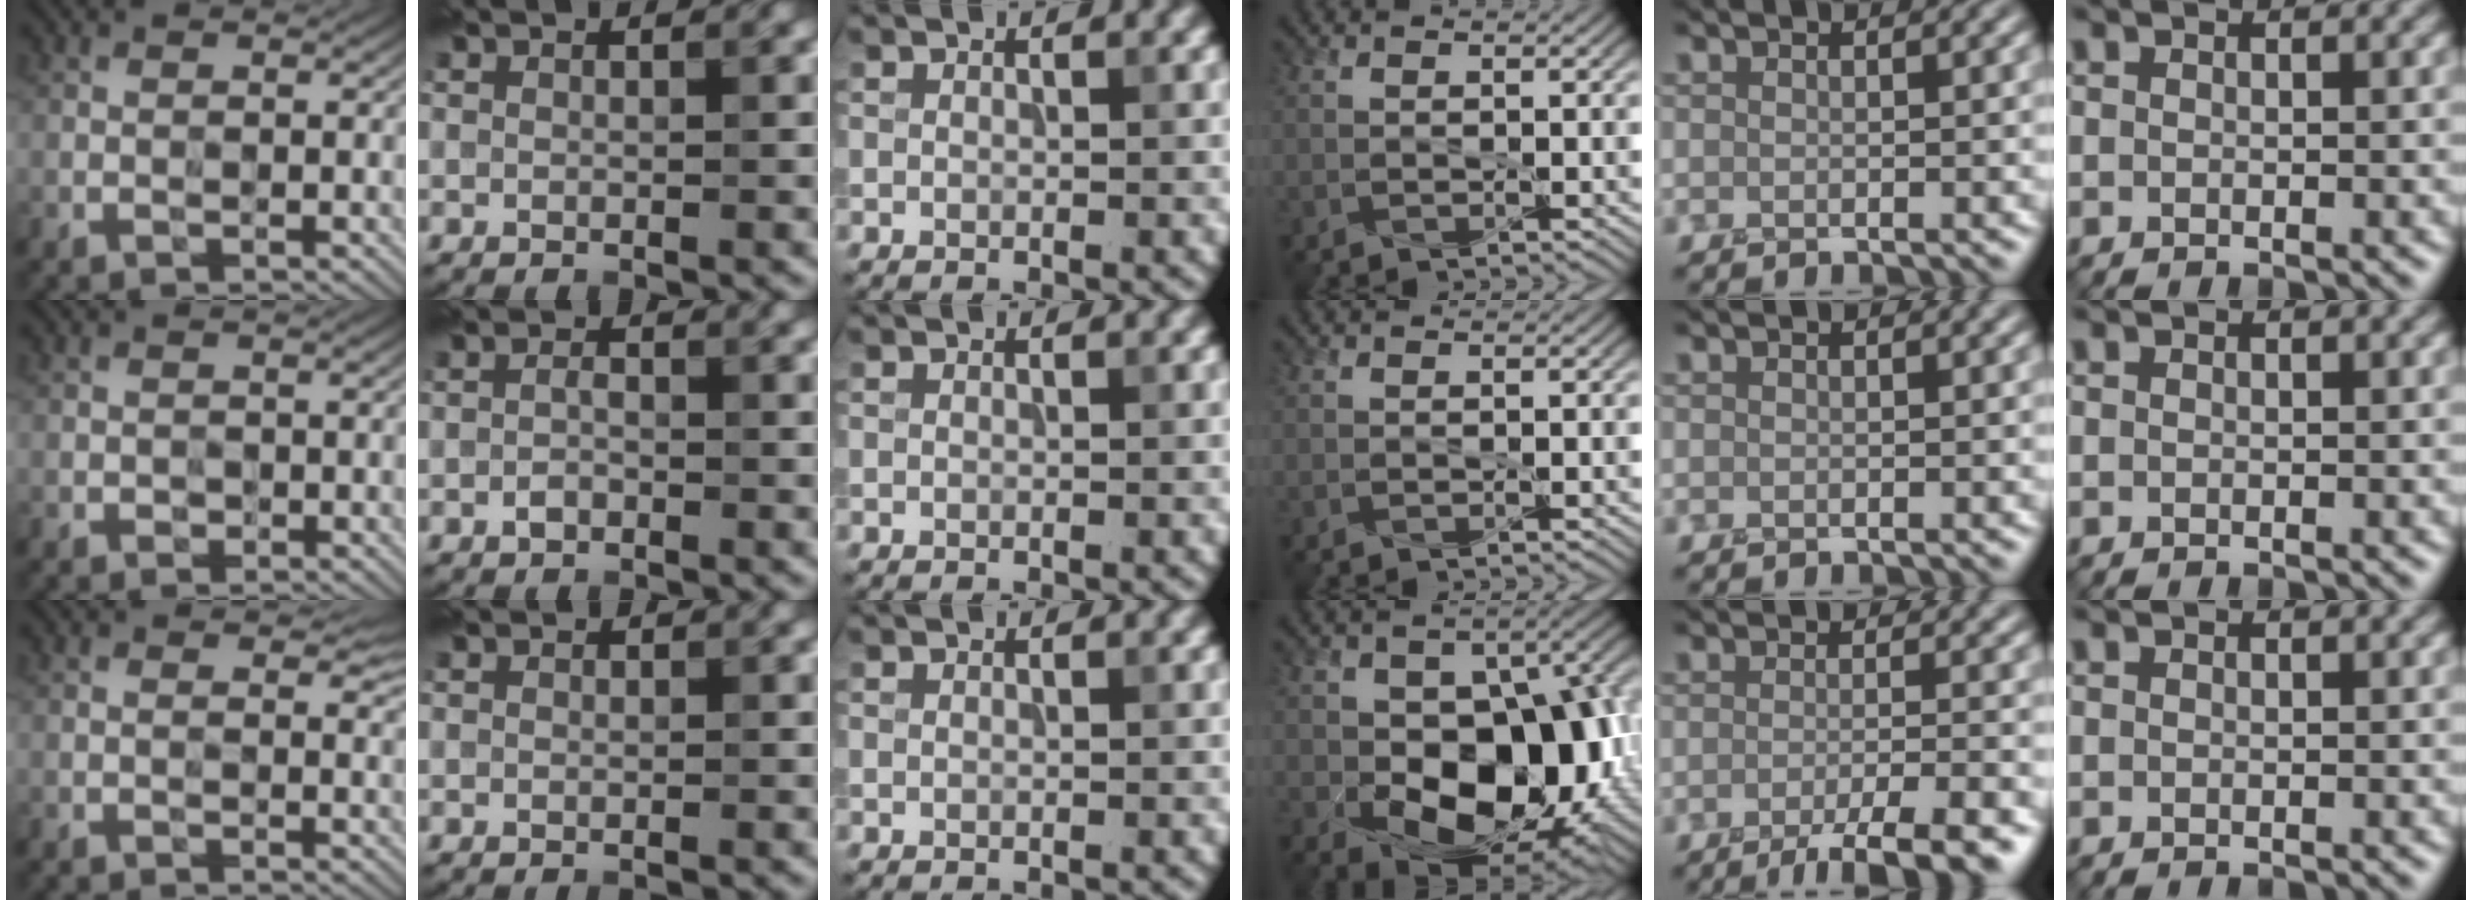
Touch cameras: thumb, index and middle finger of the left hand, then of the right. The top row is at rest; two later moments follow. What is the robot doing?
{"motion": "peel", "object": "tape"}